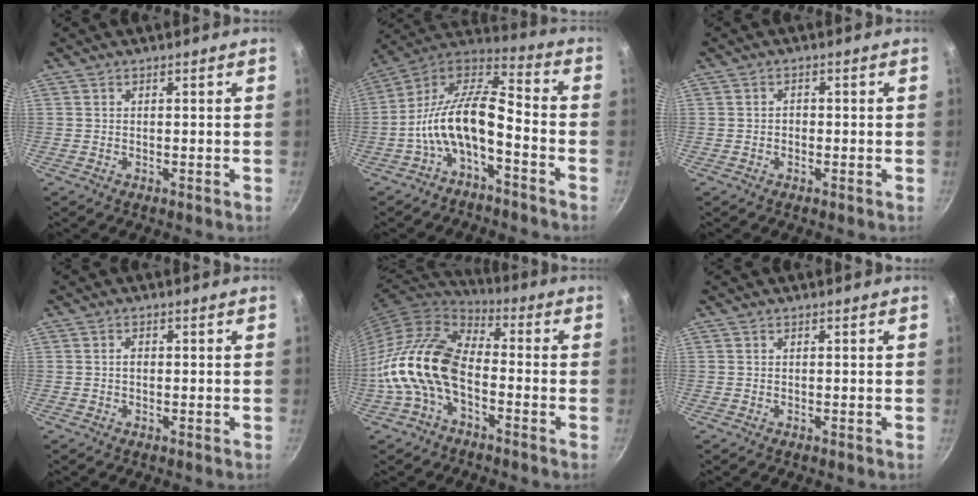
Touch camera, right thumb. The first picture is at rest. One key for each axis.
{"total": 15.0, "fx": -5.2, "fy": 6.5, "fz": 12.5, "tx": -0.237, "ty": 0.065, "tz": -0.111}
{"total": 1.0, "fx": -0.4, "fy": 0.8, "fz": 0.4, "tx": -0.006, "ty": 0.004, "tz": -0.008}
{"total": 1.1, "fx": -0.1, "fy": 0.8, "fz": 0.8, "tx": -0.011, "ty": 0.006, "tz": -0.001}
{"total": 15.5, "fx": -4.4, "fy": 9.2, "fz": 11.7, "tx": -0.205, "ty": 0.046, "tz": -0.102}
{"total": 0.0}